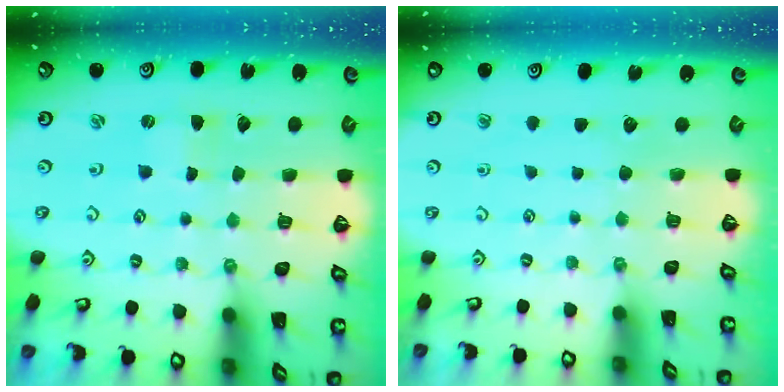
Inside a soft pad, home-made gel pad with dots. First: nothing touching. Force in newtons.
{"total": 0.0}